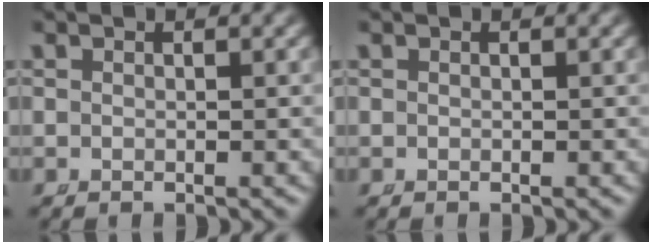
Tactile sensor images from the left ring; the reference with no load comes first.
{"total": 0.0}